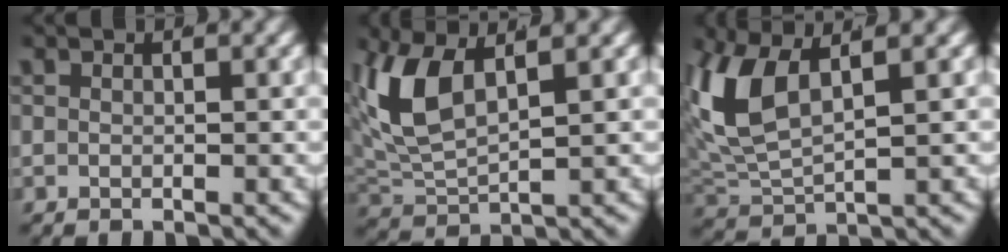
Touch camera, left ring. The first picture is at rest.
{"total": 5.4, "force": [1.9, 2.9, 4.1], "torque": [-0.120, -0.004, 0.045]}
{"total": 5.9, "force": [1.9, 3.3, 4.6], "torque": [-0.133, -0.003, 0.044]}